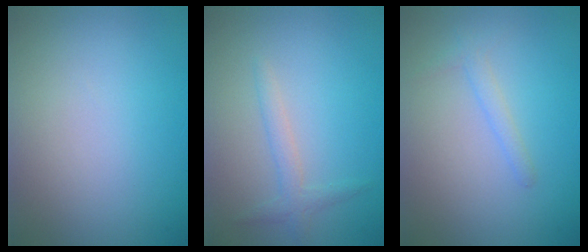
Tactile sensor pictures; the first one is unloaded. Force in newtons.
{"total": 1.7, "press": 1.7, "slide": 0.1}
{"total": 1.3, "press": 1.3, "slide": 0.0}